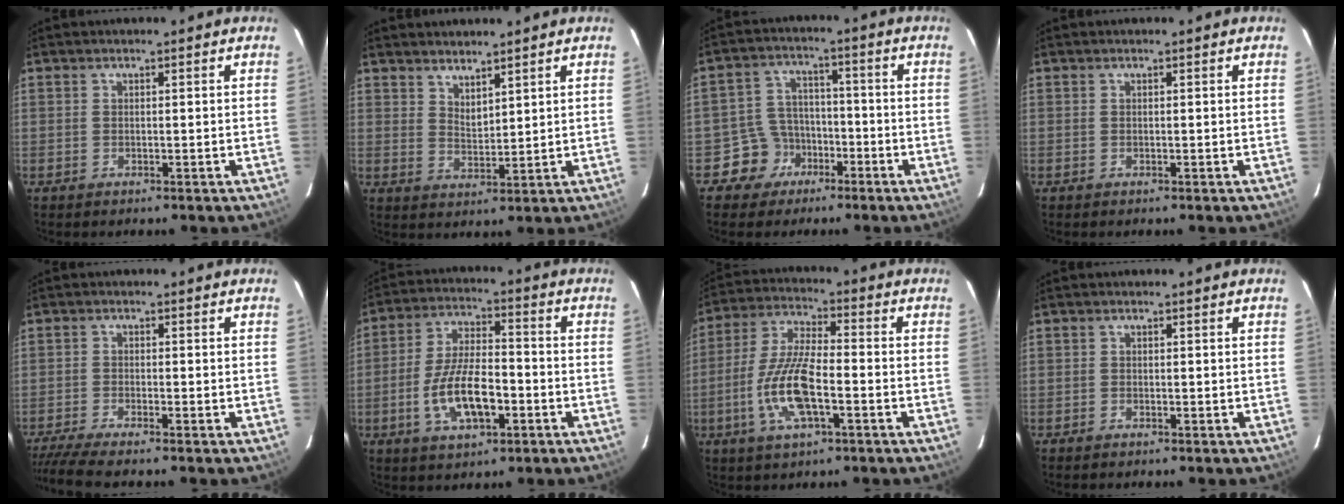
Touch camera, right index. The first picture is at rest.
{"total": 4.1, "force": [3.5, 1.3, 1.6], "torque": [-0.024, -0.005, 0.062]}
{"total": 7.1, "force": [-4.1, 5.7, 0.5], "torque": [-0.030, 0.031, -0.066]}
{"total": 0.0}
{"total": 7.6, "force": [-6.5, -0.2, 3.9], "torque": [-0.102, -0.029, -0.118]}
{"total": 11.9, "force": [-4.1, 5.0, 10.0], "torque": [-0.202, -0.002, -0.067]}
{"total": 12.8, "force": [-4.2, 3.8, 11.4], "torque": [-0.244, -0.003, -0.083]}
{"total": 0.6, "force": [-0.6, 0.3, 0.1], "torque": [-0.004, 0.001, -0.012]}